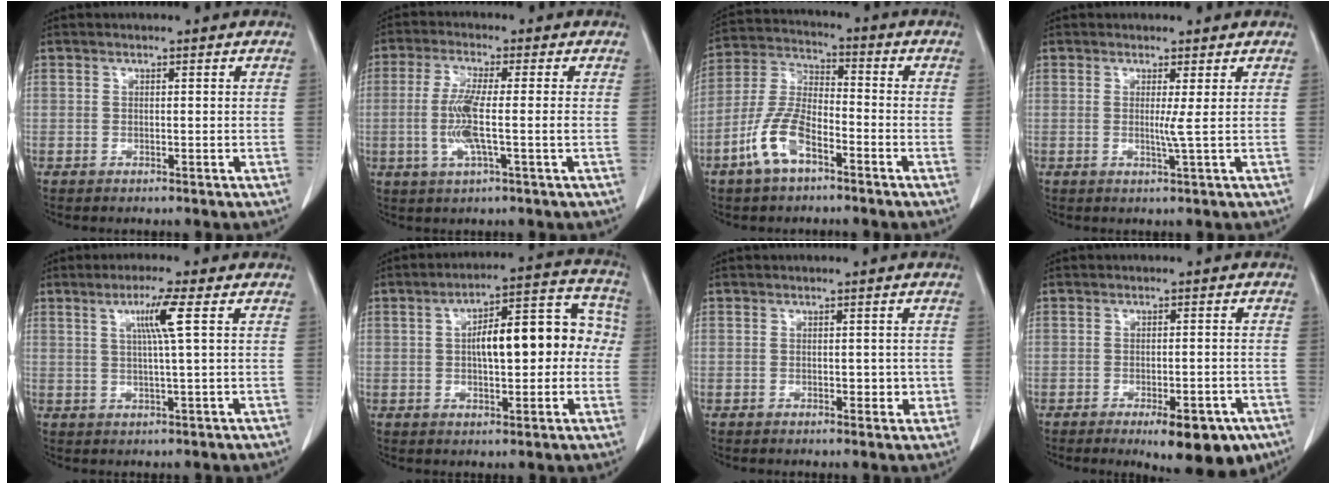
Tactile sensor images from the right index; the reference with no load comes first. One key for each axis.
{"total": 7.0, "fx": -1.0, "fy": 0.2, "fz": 6.9, "tx": -0.145, "ty": -0.006, "tz": -0.021}
{"total": 9.7, "fx": -5.1, "fy": 3.6, "fz": 7.3, "tx": -0.172, "ty": 0.004, "tz": -0.103}
{"total": 1.7, "fx": 0.3, "fy": -0.6, "fz": 1.5, "tx": -0.028, "ty": -0.005, "tz": 0.006}
{"total": 5.1, "fx": 1.6, "fy": -1.0, "fz": 4.8, "tx": -0.090, "ty": 0.000, "tz": 0.030}
{"total": 13.9, "fx": 0.7, "fy": 5.0, "fz": 12.9, "tx": -0.182, "ty": 0.050, "tz": 0.013}
{"total": 2.4, "fx": -0.3, "fy": 1.5, "fz": 1.9, "tx": -0.018, "ty": 0.003, "tz": 0.000}
{"total": 10.1, "fx": -6.4, "fy": 3.2, "fz": 7.0, "tx": -0.074, "ty": -0.004, "tz": -0.084}